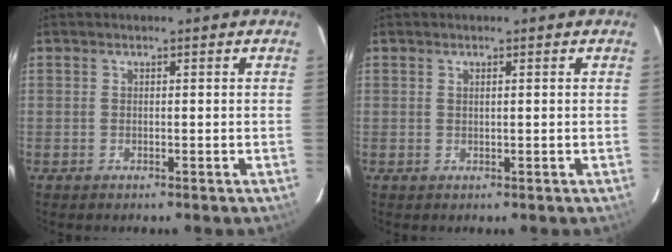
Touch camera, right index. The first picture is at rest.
{"total": 0.6, "force": [0.3, 0.0, 0.5], "torque": [-0.009, 0.003, 0.005]}